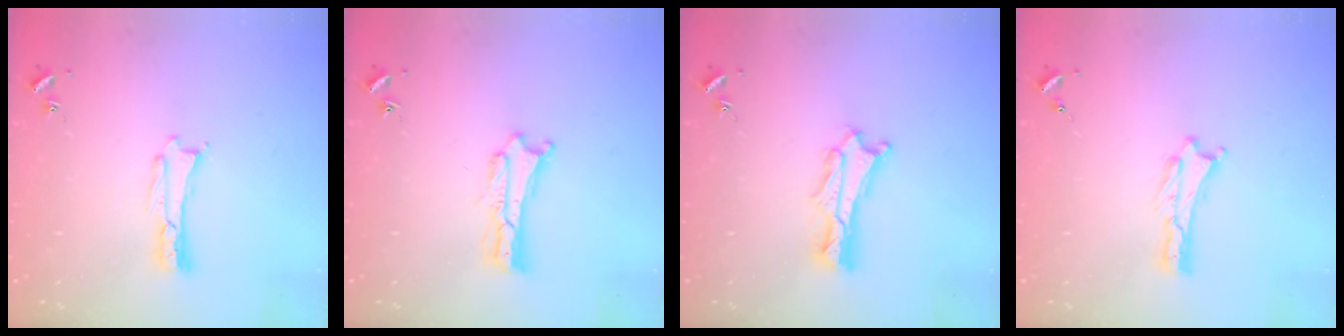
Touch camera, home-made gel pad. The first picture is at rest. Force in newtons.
{"total": 0.9, "press": 0.9, "slide": 0.2}
{"total": 1.9, "press": 1.9, "slide": 0.2}
{"total": 0.0}